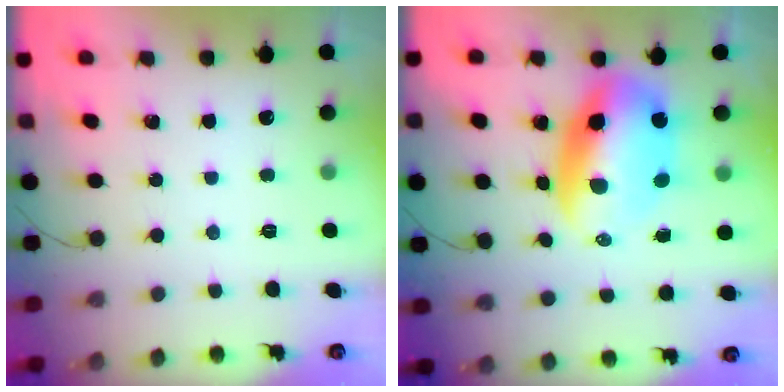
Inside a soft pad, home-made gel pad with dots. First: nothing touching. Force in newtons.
{"total": 12.4, "press": 12.0, "slide": 2.8}